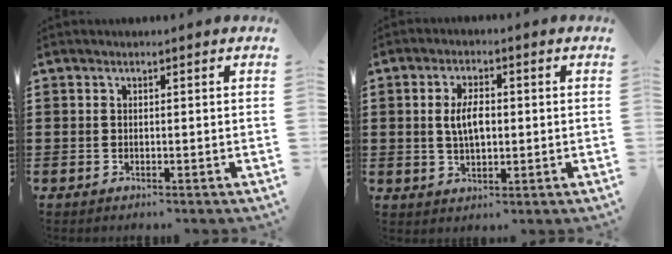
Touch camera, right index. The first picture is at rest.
{"total": 4.8, "force": [0.3, 2.2, 4.2], "torque": [-0.082, 0.002, -0.001]}